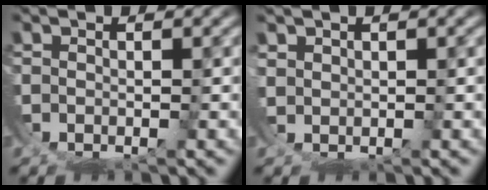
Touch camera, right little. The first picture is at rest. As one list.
[{"total": 1.5, "force": [1.4, -0.2, 0.5], "torque": [-0.014, 0.001, 0.036]}]